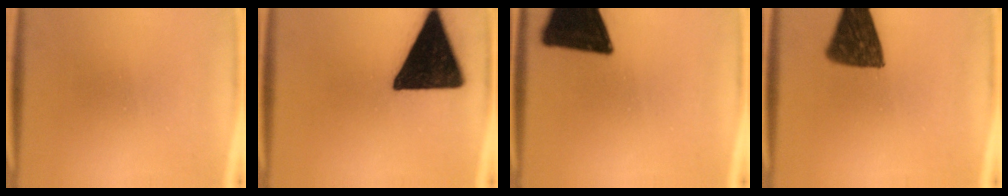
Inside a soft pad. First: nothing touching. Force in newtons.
{"total": 19.7}
{"total": 18.5}
{"total": 11.6}